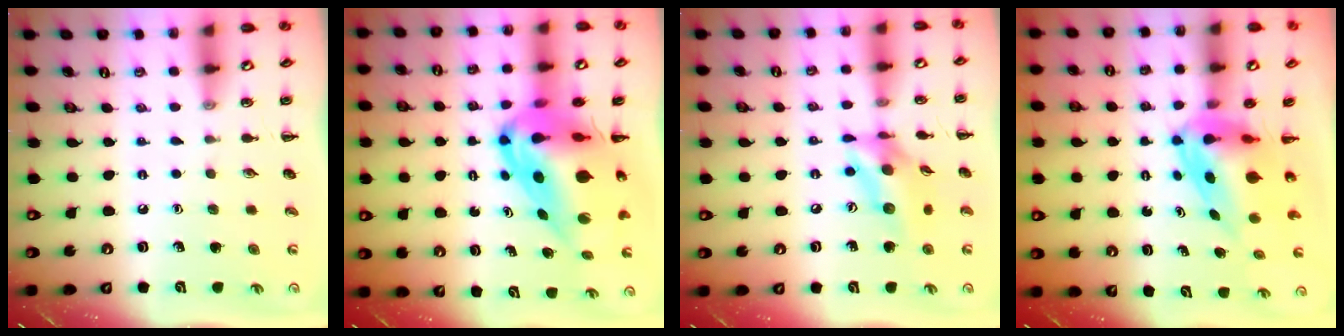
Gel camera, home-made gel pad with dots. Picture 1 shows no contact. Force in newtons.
{"total": 16.9, "press": 16.1, "slide": 5.3}
{"total": 13.8, "press": 13.4, "slide": 3.2}
{"total": 7.0, "press": 6.7, "slide": 2.1}